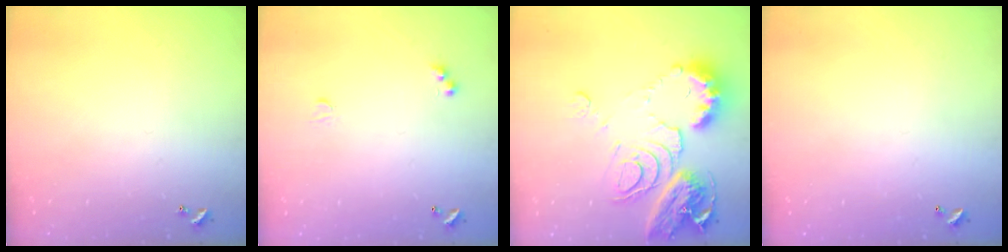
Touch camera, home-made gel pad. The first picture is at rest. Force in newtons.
{"total": 2.5, "press": 2.4, "slide": 0.5}
{"total": 13.8, "press": 13.7, "slide": 1.5}
{"total": 2.7, "press": 2.7, "slide": 0.1}